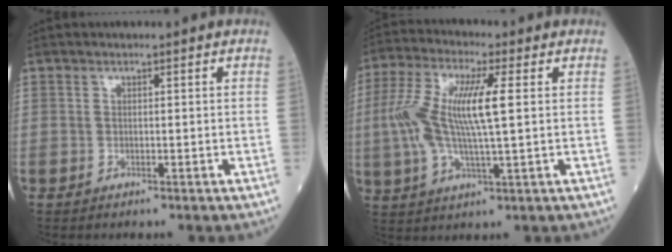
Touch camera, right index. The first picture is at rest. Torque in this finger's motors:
{"motor_torque": [0.60, 0.09, 0.35, 0.21]}